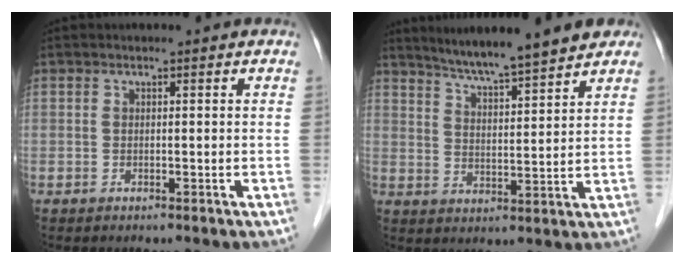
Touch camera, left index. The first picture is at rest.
{"total": 11.8, "force": [10.3, 0.7, 5.8], "torque": [-0.088, 0.016, 0.153]}